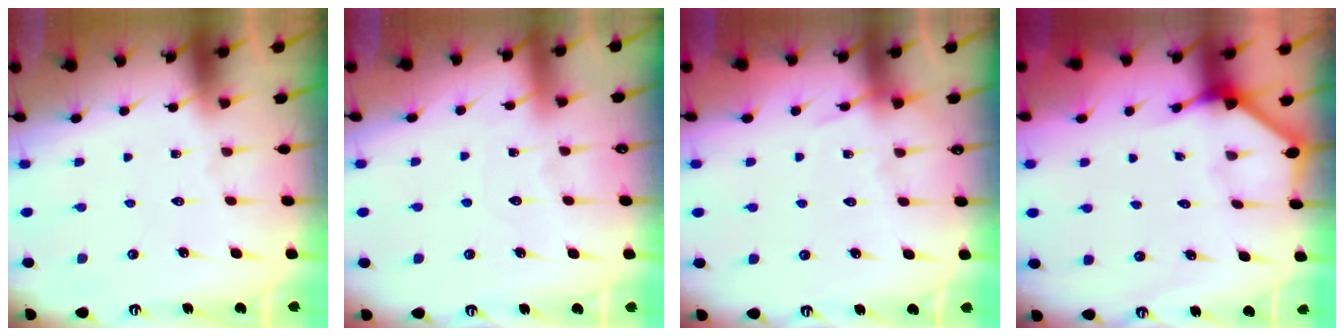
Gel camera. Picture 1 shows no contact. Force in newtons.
{"total": 4.4, "press": 4.4, "slide": 0.5}
{"total": 4.9, "press": 4.9, "slide": 0.6}
{"total": 2.5, "press": 2.5, "slide": 0.2}